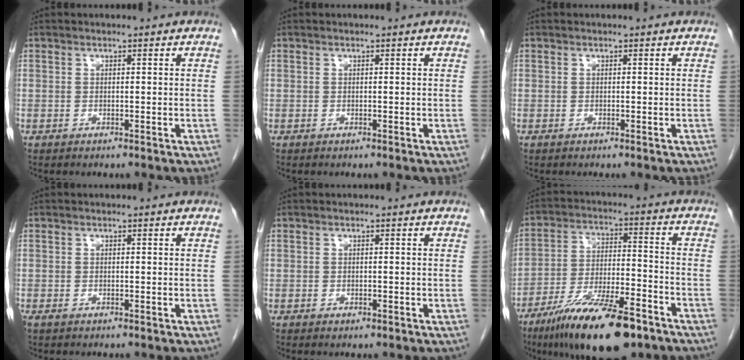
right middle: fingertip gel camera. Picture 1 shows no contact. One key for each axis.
{"total": 0.0}
{"total": 0.0}
{"total": 0.6, "fx": -0.4, "fy": 0.3, "fz": 0.3, "tx": -0.012, "ty": -0.001, "tz": -0.005}
{"total": 0.6, "fx": -0.4, "fy": 0.3, "fz": 0.4, "tx": -0.008, "ty": 0.000, "tz": -0.003}
{"total": 17.0, "fx": -11.5, "fy": 3.7, "fz": 12.0, "tx": -0.204, "ty": -0.024, "tz": -0.199}